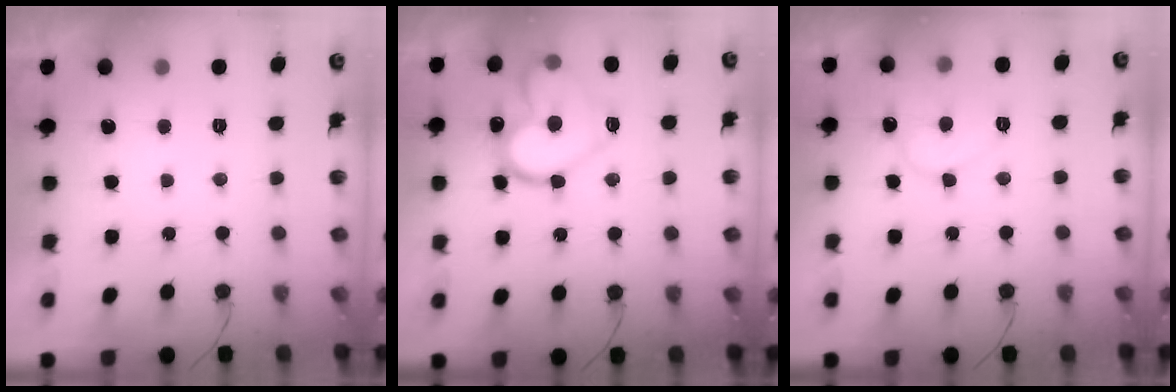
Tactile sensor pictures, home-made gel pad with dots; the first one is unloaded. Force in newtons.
{"total": 17.4, "press": 17.3, "slide": 1.9}
{"total": 8.0, "press": 7.9, "slide": 0.7}